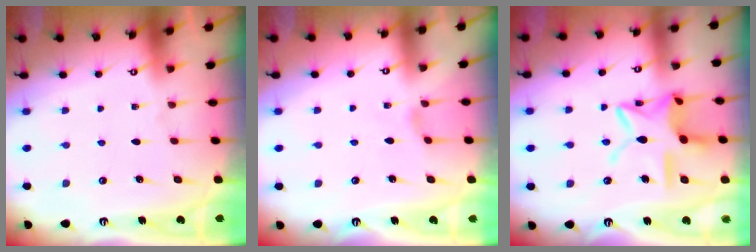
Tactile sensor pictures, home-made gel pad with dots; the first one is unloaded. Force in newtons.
{"total": 1.9, "press": 1.8, "slide": 0.5}
{"total": 14.9, "press": 14.8, "slide": 1.2}